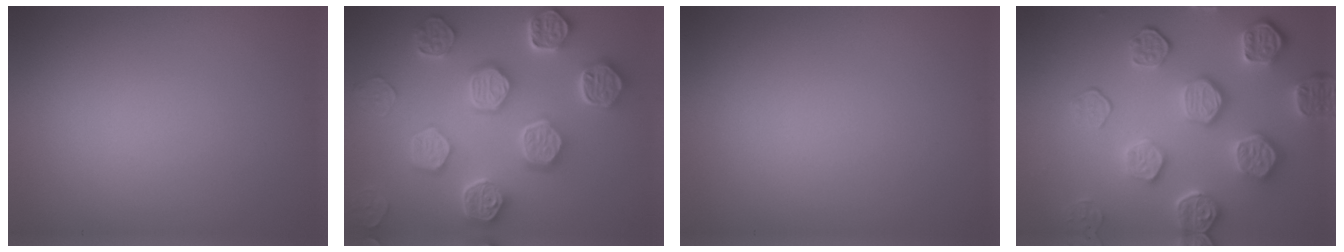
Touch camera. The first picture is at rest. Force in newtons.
{"total": 8.1, "press": 6.5, "slide": 4.8}
{"total": 0.0}
{"total": 6.4, "press": 5.4, "slide": 3.4}